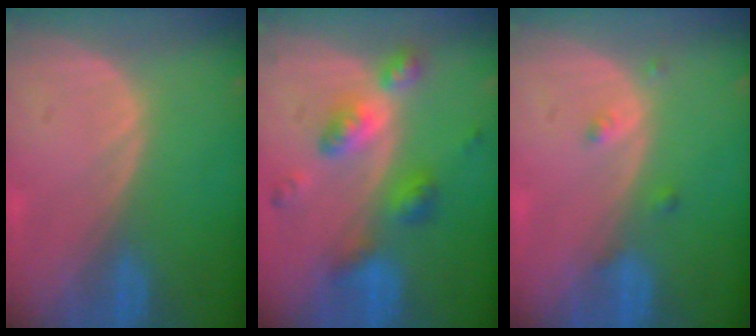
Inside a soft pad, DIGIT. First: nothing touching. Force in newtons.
{"total": 7.1, "press": 7.0, "slide": 0.6}
{"total": 1.6, "press": 1.5, "slide": 0.1}